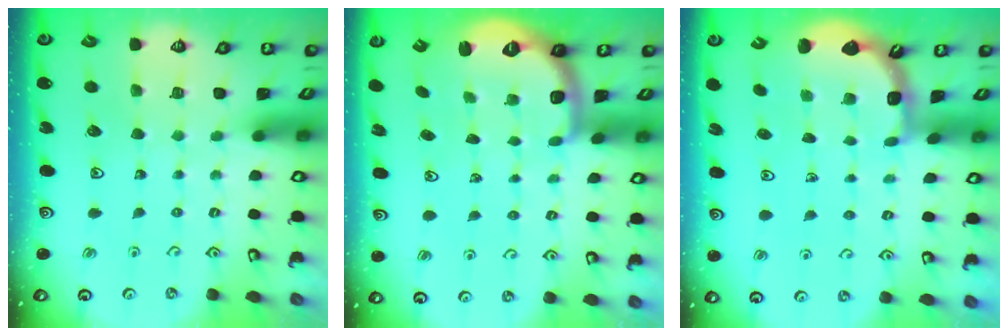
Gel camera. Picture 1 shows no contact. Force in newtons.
{"total": 2.5, "press": 2.0, "slide": 1.6}
{"total": 1.9, "press": 1.9, "slide": 0.3}